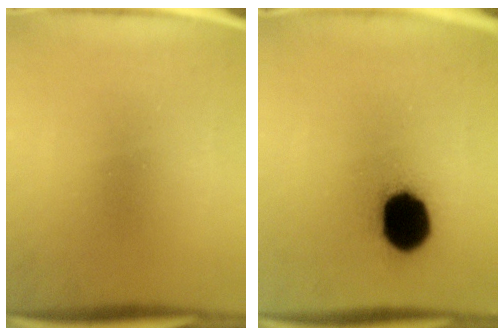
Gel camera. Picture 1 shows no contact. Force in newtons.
{"total": 18.0}